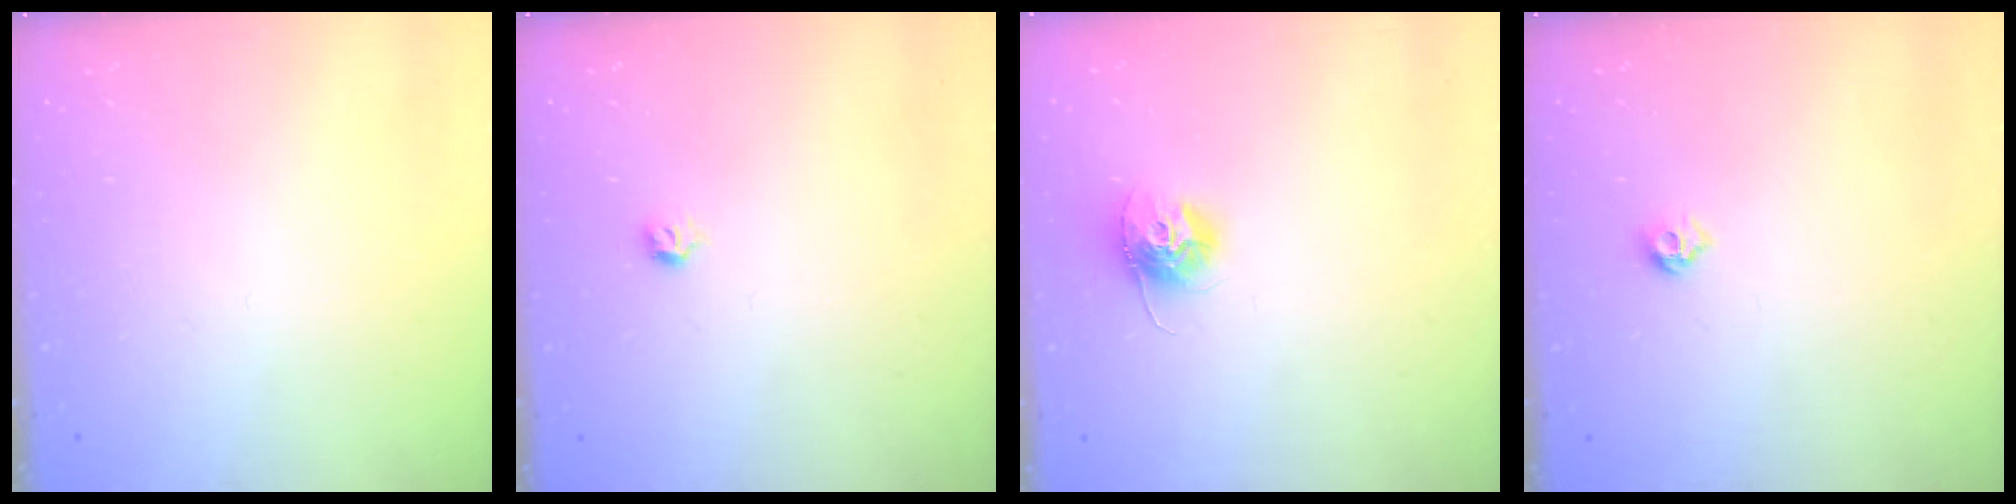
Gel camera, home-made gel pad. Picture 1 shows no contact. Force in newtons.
{"total": 2.8, "press": 2.7, "slide": 0.8}
{"total": 11.2, "press": 11.2, "slide": 0.7}
{"total": 5.0, "press": 4.9, "slide": 0.8}